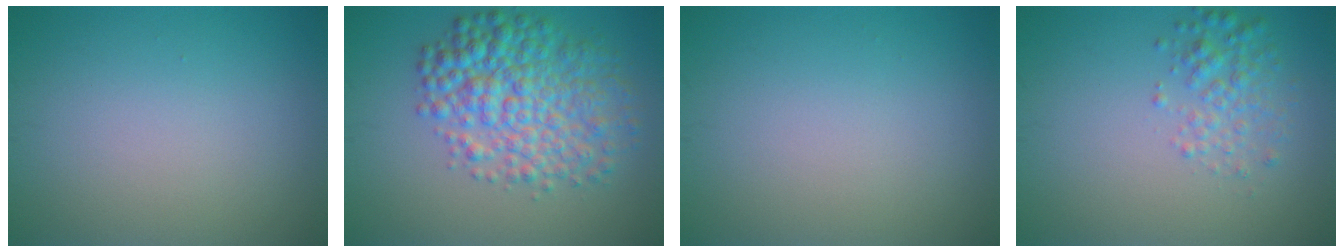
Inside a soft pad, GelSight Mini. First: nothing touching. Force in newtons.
{"total": 7.0, "press": 7.0, "slide": 0.1}
{"total": 0.0}
{"total": 2.4, "press": 2.4, "slide": 0.1}